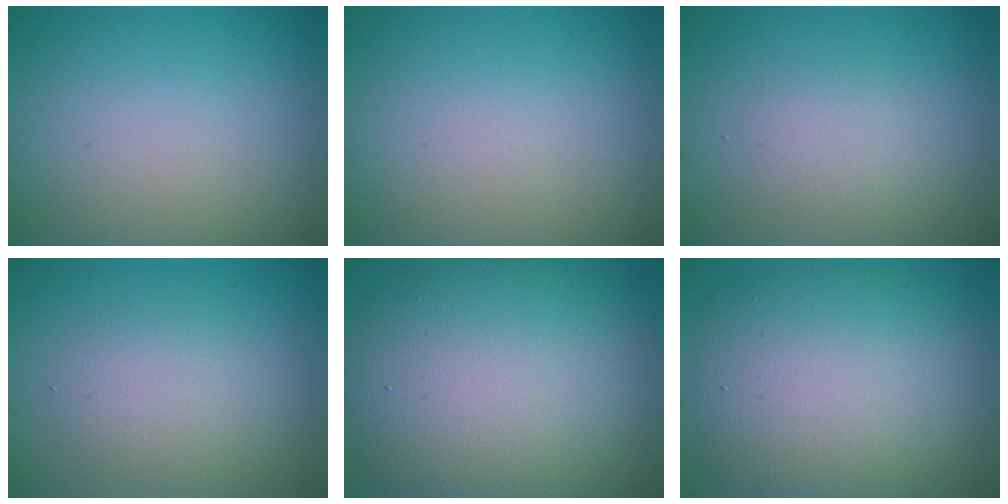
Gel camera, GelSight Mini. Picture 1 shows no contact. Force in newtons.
{"total": 0.0}
{"total": 1.5, "press": 1.5, "slide": 0.1}
{"total": 2.7, "press": 2.7, "slide": 0.2}
{"total": 13.8, "press": 13.7, "slide": 0.7}
{"total": 10.3, "press": 10.3, "slide": 0.4}